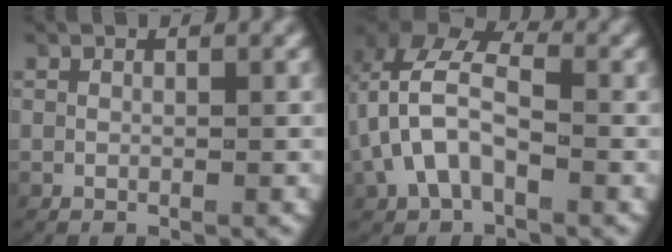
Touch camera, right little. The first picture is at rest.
{"total": 7.5, "force": [1.3, 5.5, 4.9], "torque": [-0.102, 0.005, 0.011]}